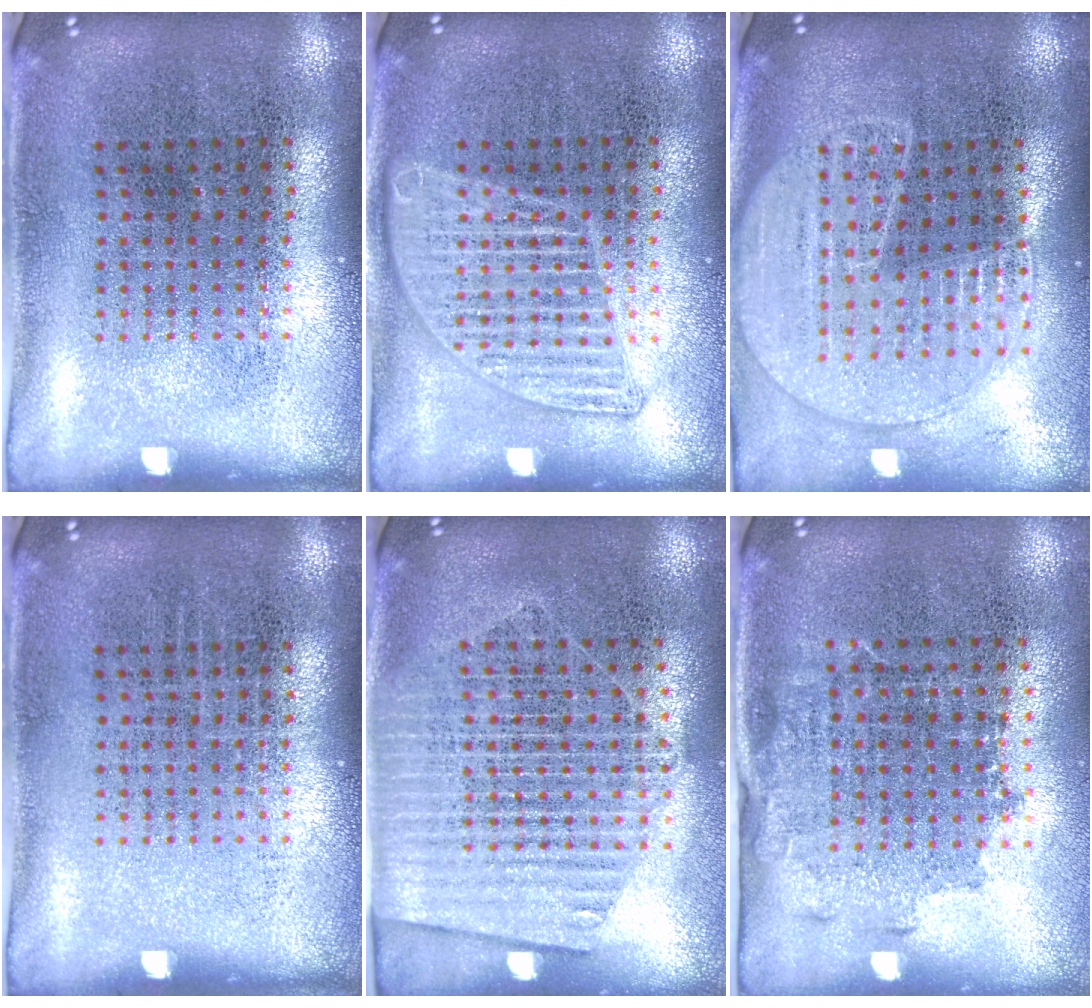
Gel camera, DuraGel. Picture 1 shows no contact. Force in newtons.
{"total": 2.4, "press": 2.3, "slide": 0.3}
{"total": 1.8, "press": 1.7, "slide": 0.6}
{"total": 0.0}
{"total": 1.6, "press": 1.5, "slide": 0.7}
{"total": 1.4, "press": 1.2, "slide": 0.7}